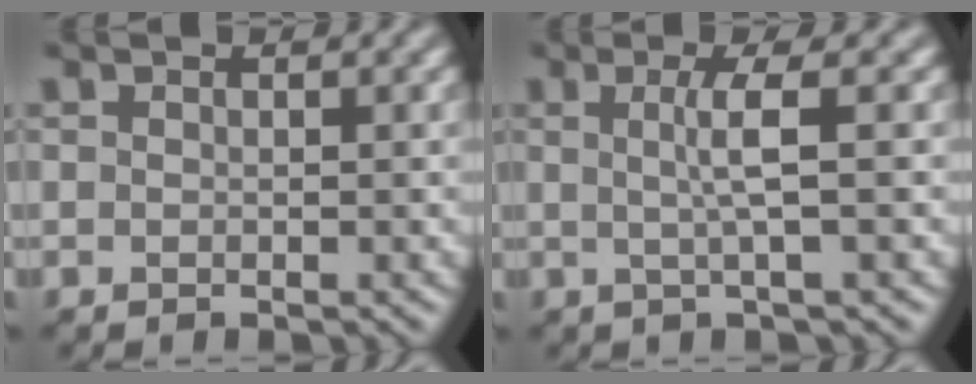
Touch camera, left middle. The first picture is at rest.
{"total": 3.0, "force": [0.3, 0.4, 2.9], "torque": [-0.057, 0.002, 0.002]}